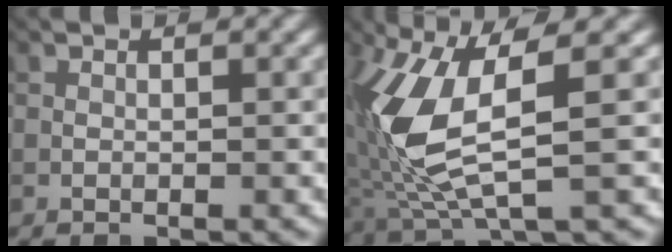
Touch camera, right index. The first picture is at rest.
{"total": 7.9, "force": [1.4, 2.7, 7.3], "torque": [-0.182, -0.010, 0.035]}